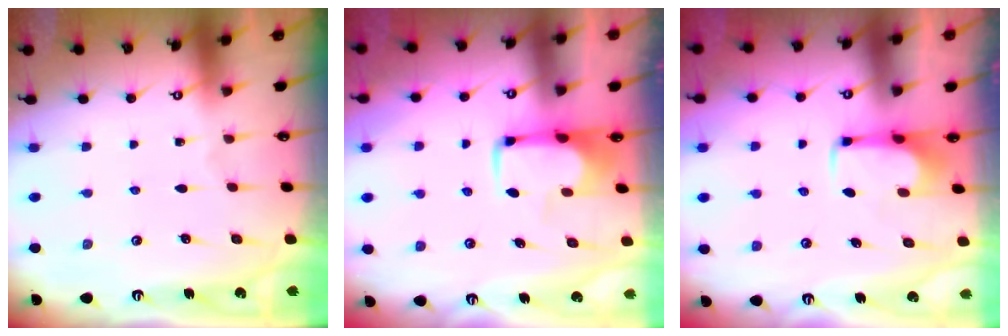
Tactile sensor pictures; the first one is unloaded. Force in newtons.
{"total": 1.8, "press": 1.7, "slide": 0.5}
{"total": 2.0, "press": 2.0, "slide": 0.4}